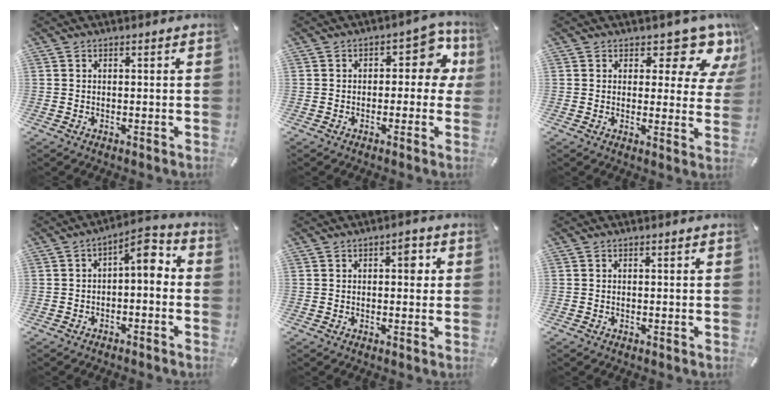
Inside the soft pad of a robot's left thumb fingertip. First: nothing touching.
{"total": 8.7, "force": [2.3, 5.3, 6.5], "torque": [-0.064, -0.011, 0.030]}
{"total": 10.0, "force": [7.0, 4.5, 5.6], "torque": [-0.058, -0.057, 0.116]}
{"total": 5.9, "force": [0.1, 2.8, 5.1], "torque": [-0.078, -0.004, -0.010]}
{"total": 3.3, "force": [0.5, 1.8, 2.7], "torque": [-0.024, -0.001, -0.001]}
{"total": 0.0}